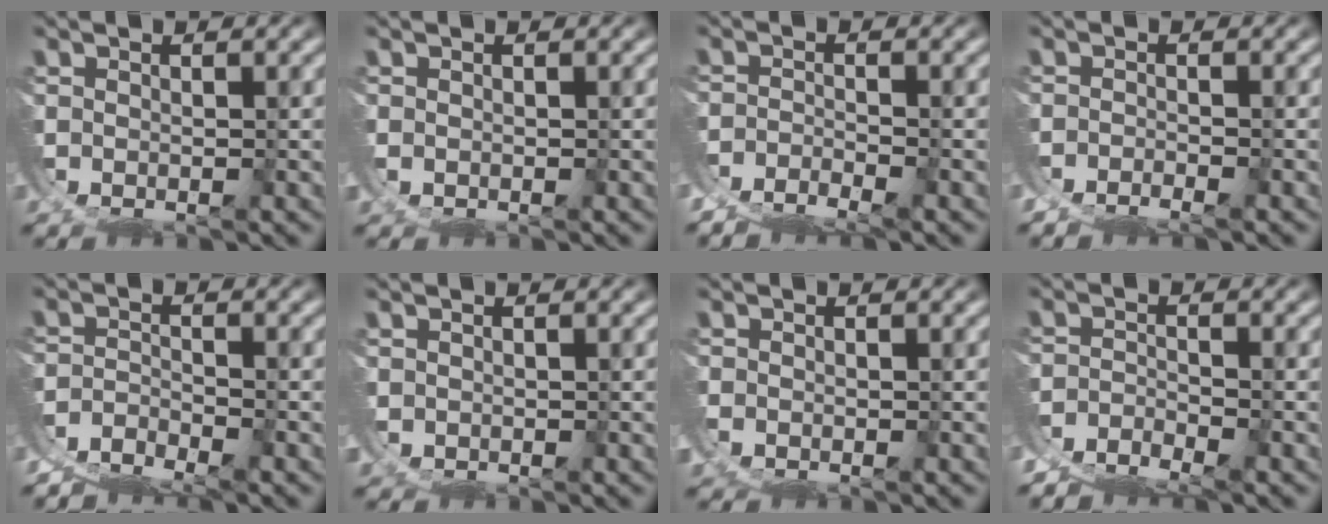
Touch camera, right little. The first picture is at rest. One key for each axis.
{"total": 0.7, "fx": 0.1, "fy": 0.7, "fz": -0.1, "tx": -0.005, "ty": 0.000, "tz": 0.002}
{"total": 6.1, "fx": -4.7, "fy": 3.2, "fz": 2.1, "tx": -0.042, "ty": -0.026, "tz": -0.069}
{"total": 3.5, "fx": -2.8, "fy": 1.5, "fz": 1.3, "tx": -0.022, "ty": -0.013, "tz": -0.045}
{"total": 6.0, "fx": -4.5, "fy": 3.7, "fz": 1.7, "tx": -0.037, "ty": -0.024, "tz": -0.071}
{"total": 0.9, "fx": 0.2, "fy": 0.9, "fz": -0.3, "tx": -0.003, "ty": 0.000, "tz": 0.007}
{"total": 1.4, "fx": -0.5, "fy": 1.2, "fz": 0.3, "tx": -0.018, "ty": -0.006, "tz": -0.006}
{"total": 7.1, "fx": -5.1, "fy": 4.4, "fz": 2.2, "tx": -0.049, "ty": -0.030, "tz": -0.078}